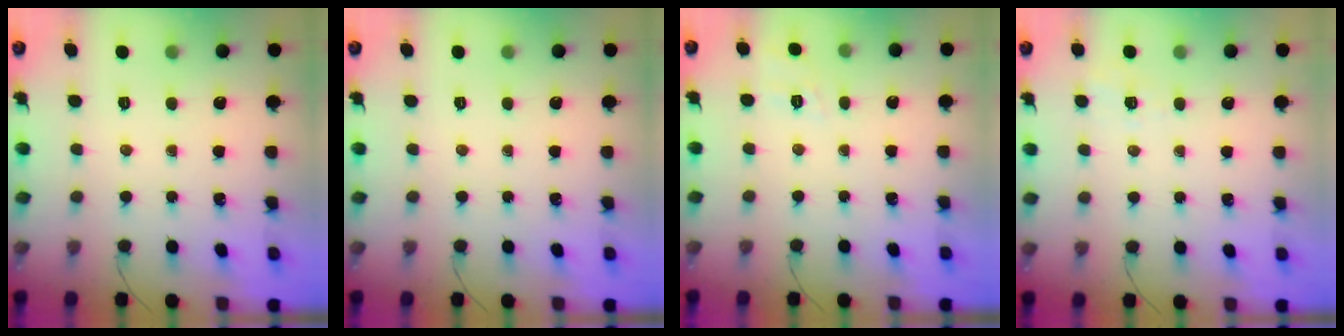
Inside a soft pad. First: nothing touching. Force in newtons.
{"total": 0.0}
{"total": 8.1, "press": 7.9, "slide": 1.9}
{"total": 1.8, "press": 0.4, "slide": 1.8}